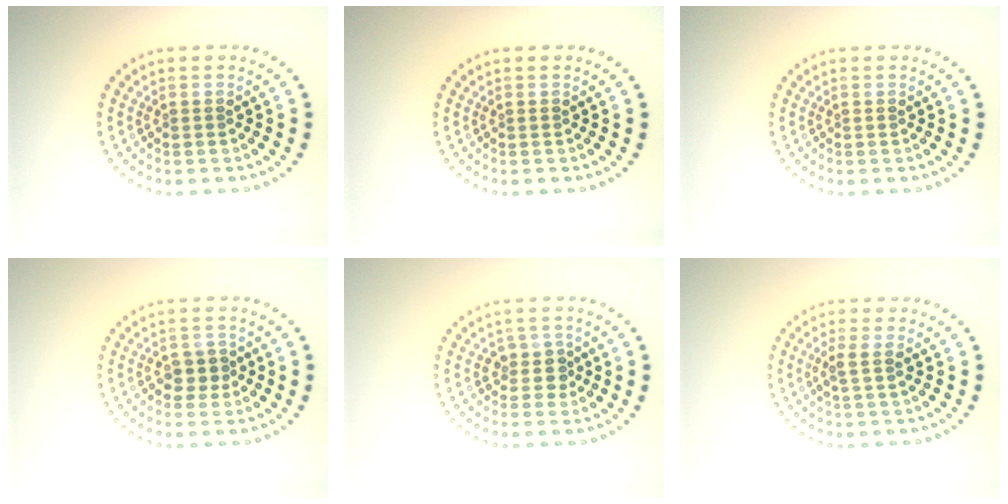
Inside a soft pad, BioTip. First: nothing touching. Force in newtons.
{"total": 0.0}
{"total": 0.0}
{"total": 1.5, "press": 1.4, "slide": 0.6}
{"total": 1.8, "press": 1.5, "slide": 1.1}
{"total": 1.4, "press": 1.2, "slide": 0.9}